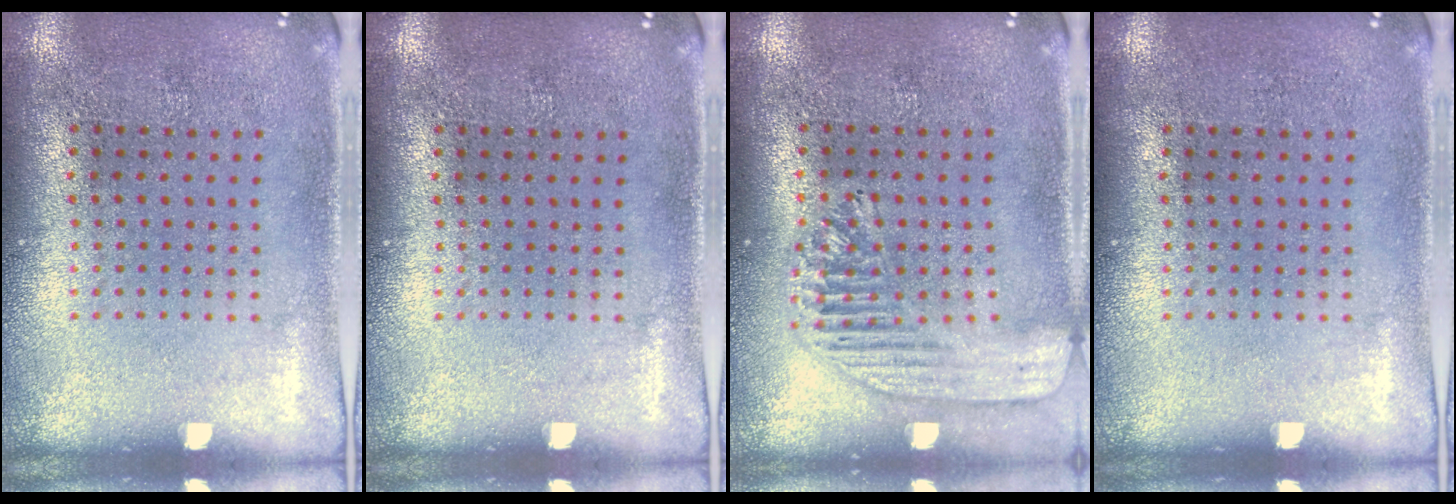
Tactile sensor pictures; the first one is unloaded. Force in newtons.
{"total": 0.0}
{"total": 1.7, "press": 1.5, "slide": 0.8}
{"total": 0.0}